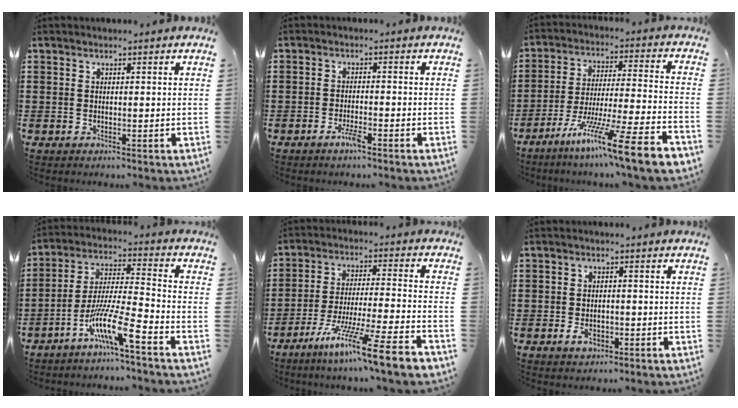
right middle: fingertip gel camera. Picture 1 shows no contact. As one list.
[{"total": 2.8, "force": [-1.8, 0.3, 2.1], "torque": [-0.050, -0.006, -0.037]}, {"total": 13.1, "force": [-9.9, -0.6, 8.6], "torque": [-0.144, 0.008, -0.185]}, {"total": 10.9, "force": [-7.4, 0.8, 8.0], "torque": [-0.162, -0.006, -0.147]}, {"total": 12.6, "force": [-9.9, -0.4, 7.8], "torque": [-0.138, 0.012, -0.188]}, {"total": 3.0, "force": [-1.7, 1.6, 1.8], "torque": [-0.035, 0.003, -0.033]}]